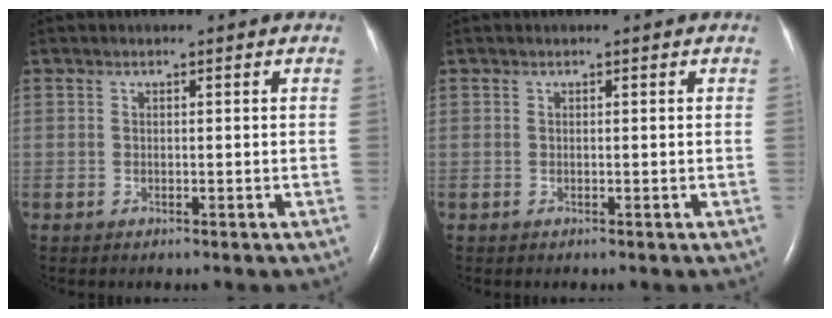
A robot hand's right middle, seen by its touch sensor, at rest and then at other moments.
{"total": 0.0}